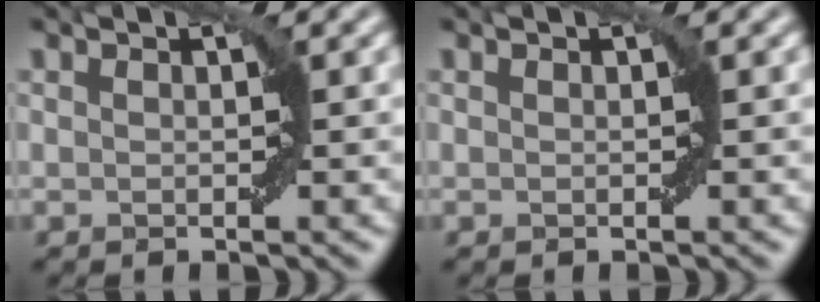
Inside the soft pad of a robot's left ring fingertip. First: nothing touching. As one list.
[{"total": 0.0}]